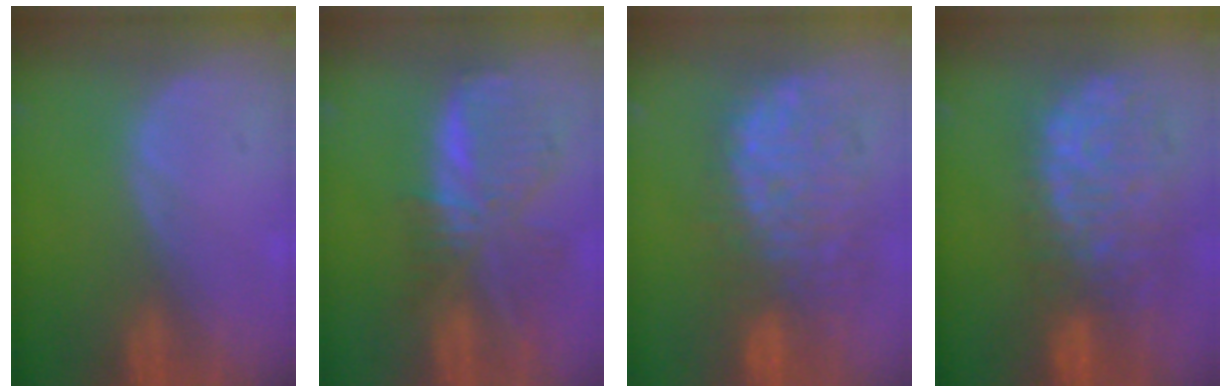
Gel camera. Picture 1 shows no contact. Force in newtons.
{"total": 8.8, "press": 7.7, "slide": 4.4}
{"total": 11.0, "press": 10.1, "slide": 4.3}
{"total": 12.0, "press": 9.9, "slide": 6.8}